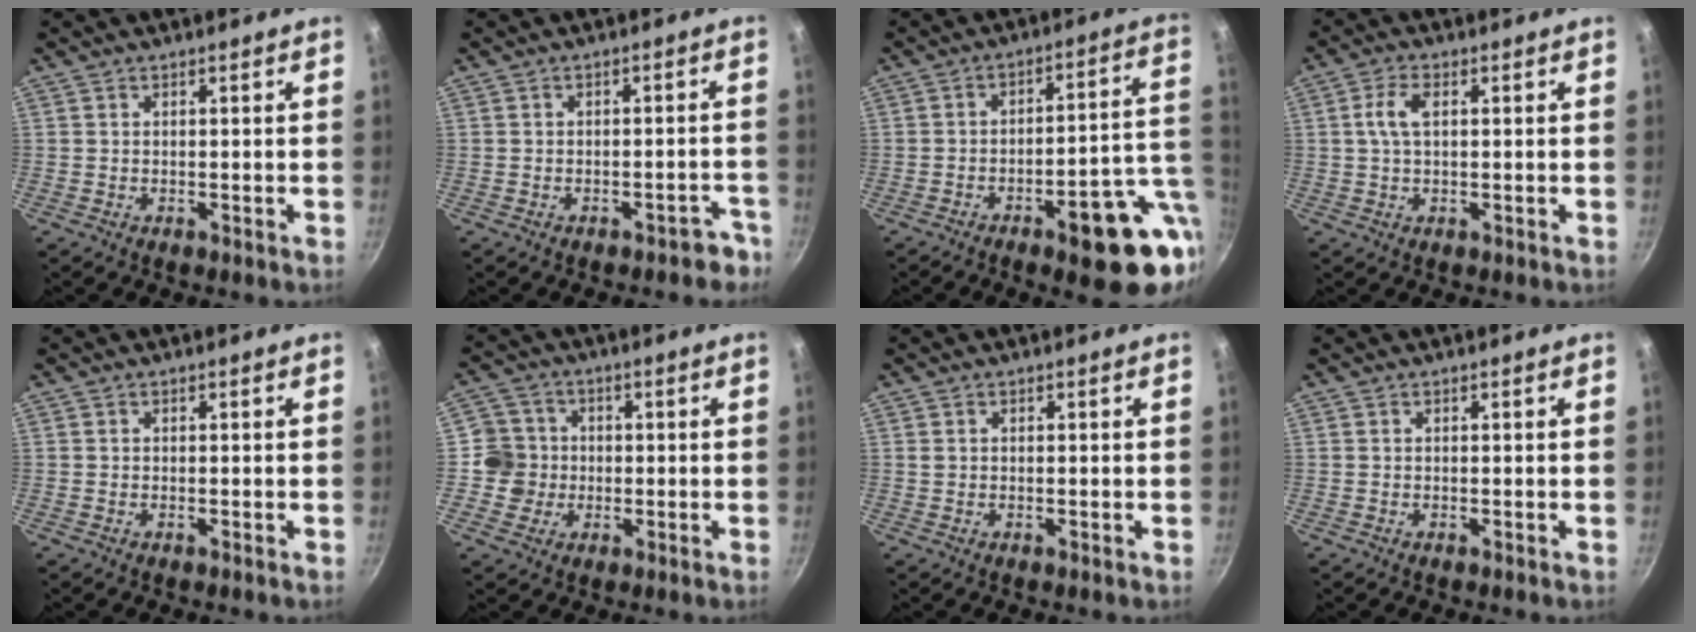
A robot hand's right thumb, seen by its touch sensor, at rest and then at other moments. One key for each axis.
{"total": 3.4, "fx": -2.7, "fy": 1.7, "fz": 1.4, "tx": -0.004, "ty": 0.034, "tz": -0.031}
{"total": 18.9, "fx": -7.1, "fy": 5.5, "fz": 16.6, "tx": -0.153, "ty": 0.047, "tz": -0.086}
{"total": 4.6, "fx": 0.9, "fy": 2.4, "fz": 3.8, "tx": -0.087, "ty": 0.009, "tz": 0.016}
{"total": 0.0}
{"total": 6.8, "fx": -0.6, "fy": 6.8, "fz": 0.9, "tx": 0.015, "ty": 0.014, "tz": -0.018}
{"total": 0.6, "fx": 0.1, "fy": 0.4, "fz": 0.4, "tx": -0.011, "ty": 0.000, "tz": 0.007}
{"total": 0.0}